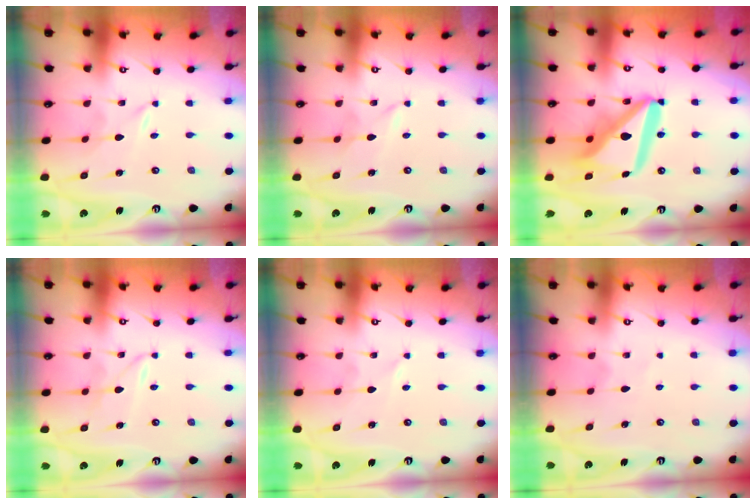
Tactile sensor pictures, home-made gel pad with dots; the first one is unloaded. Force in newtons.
{"total": 1.0, "press": 1.0, "slide": 0.2}
{"total": 18.5, "press": 18.4, "slide": 2.2}
{"total": 2.3, "press": 2.3, "slide": 0.3}
{"total": 0.0}
{"total": 2.8, "press": 2.7, "slide": 0.3}